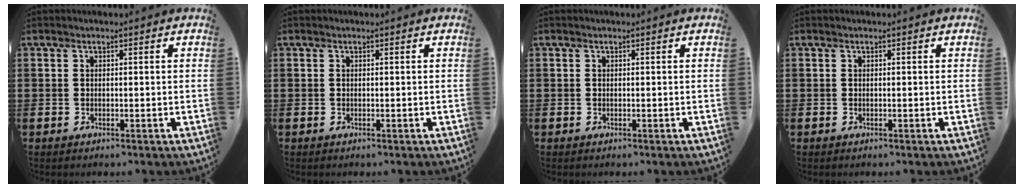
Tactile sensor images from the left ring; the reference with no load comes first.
{"total": 0.0}
{"total": 0.0}
{"total": 0.0}